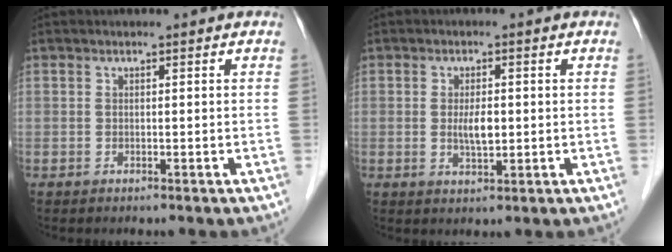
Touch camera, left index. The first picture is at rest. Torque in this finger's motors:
{"motor_torque": [0.58, 0.45, 0.14, 0.03]}